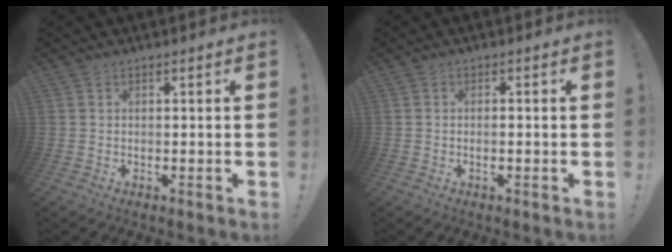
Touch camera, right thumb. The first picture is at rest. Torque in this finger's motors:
{"motor_torque": [-0.24, -0.11, -0.03, 0.14, 0.08]}